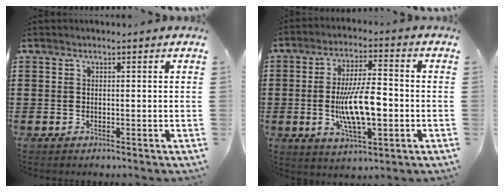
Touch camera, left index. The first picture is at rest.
{"total": 10.8, "force": [-1.5, 3.9, 10.0], "torque": [-0.188, -0.010, -0.033]}